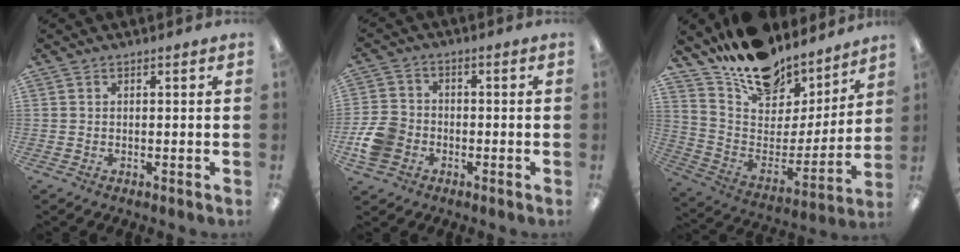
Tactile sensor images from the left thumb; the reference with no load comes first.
{"total": 8.0, "force": [-2.5, 6.6, 3.8], "torque": [-0.081, 0.021, -0.046]}
{"total": 17.1, "force": [14.6, 7.7, 4.3], "torque": [-0.096, -0.119, 0.262]}